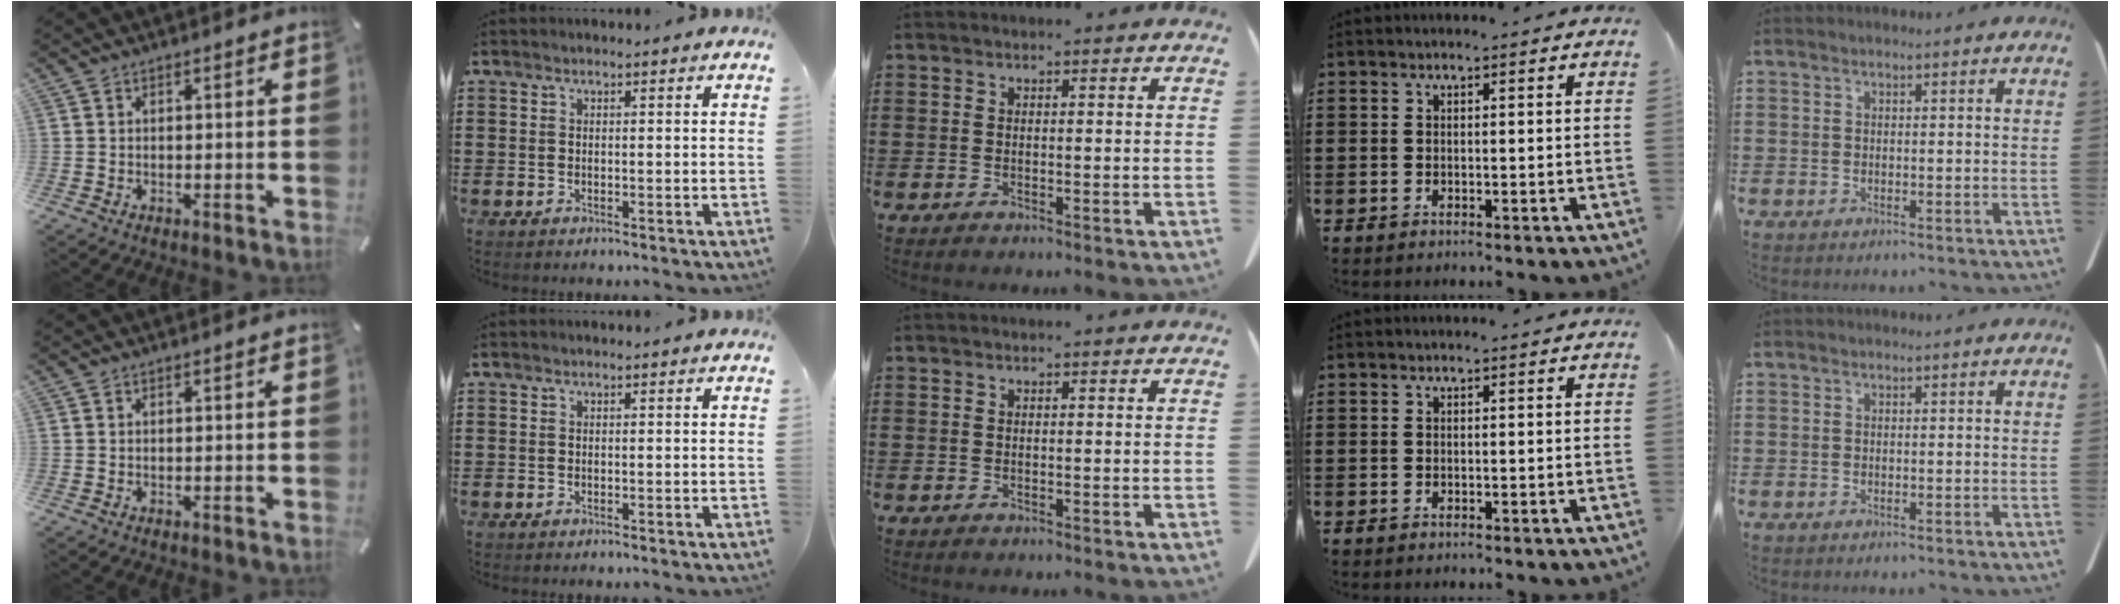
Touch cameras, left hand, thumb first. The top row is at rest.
{}